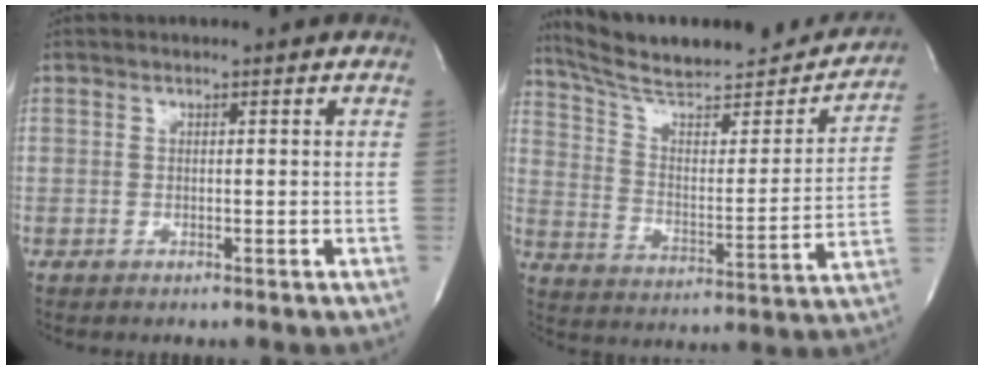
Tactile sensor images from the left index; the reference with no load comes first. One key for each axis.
{"total": 24.4, "fx": 22.1, "fy": 4.2, "fz": 9.4, "tx": -0.141, "ty": -0.030, "tz": 0.309}